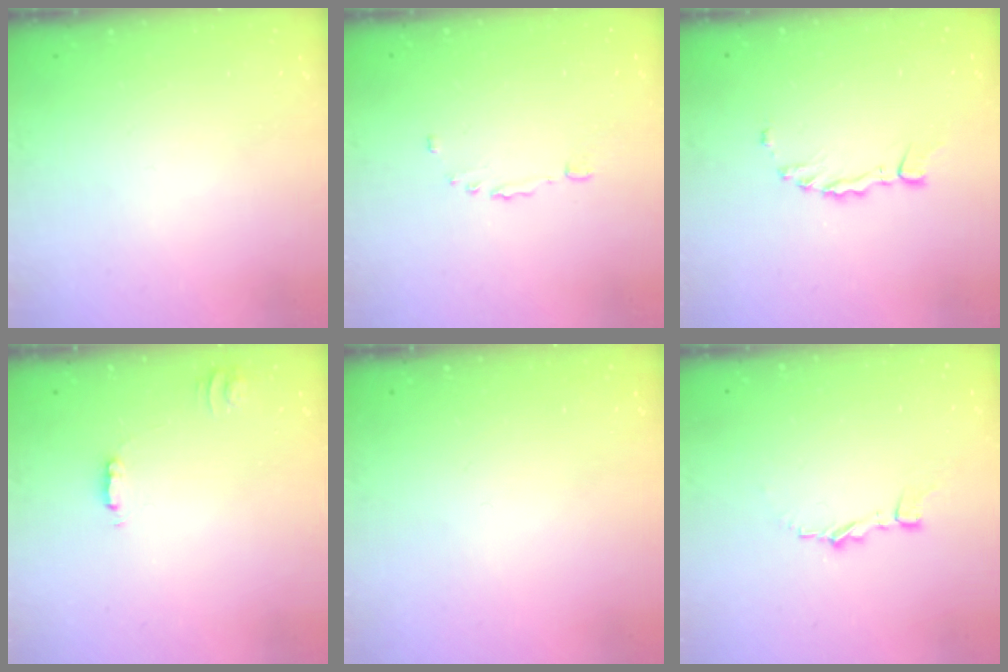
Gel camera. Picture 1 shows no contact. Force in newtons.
{"total": 2.7, "press": 2.6, "slide": 0.8}
{"total": 2.1, "press": 2.1, "slide": 0.2}
{"total": 2.3, "press": 2.3, "slide": 0.2}
{"total": 0.0}
{"total": 3.9, "press": 3.9, "slide": 0.4}